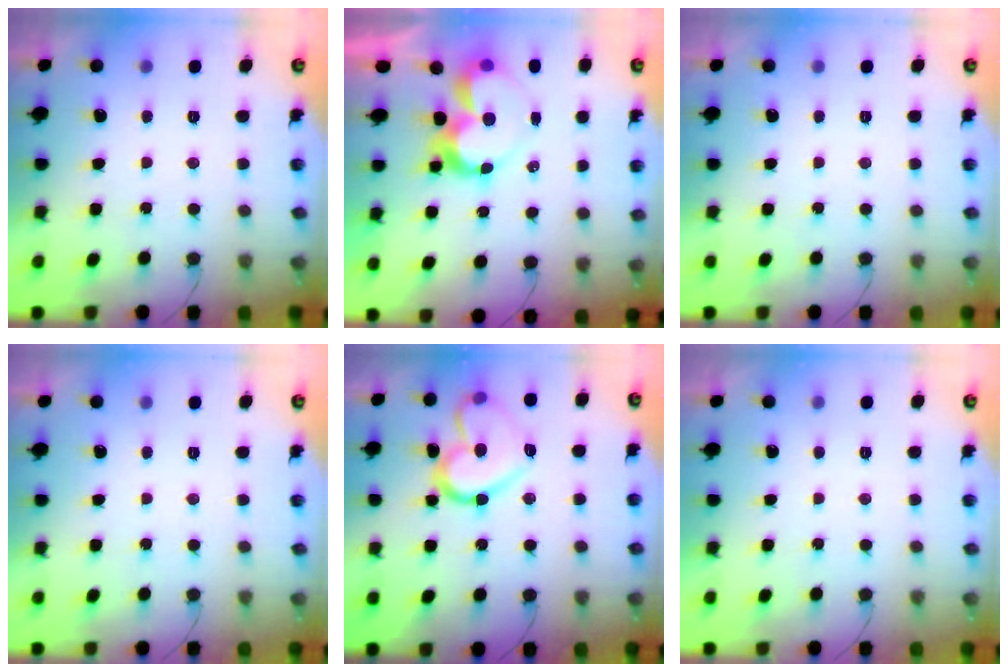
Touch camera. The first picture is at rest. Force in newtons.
{"total": 10.0, "press": 10.0, "slide": 0.8}
{"total": 0.0}
{"total": 0.0}
{"total": 15.8, "press": 15.8, "slide": 0.8}
{"total": 1.8, "press": 1.8, "slide": 0.1}